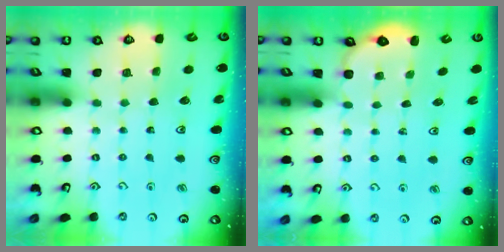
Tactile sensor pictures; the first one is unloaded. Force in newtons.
{"total": 1.5, "press": 1.2, "slide": 0.9}